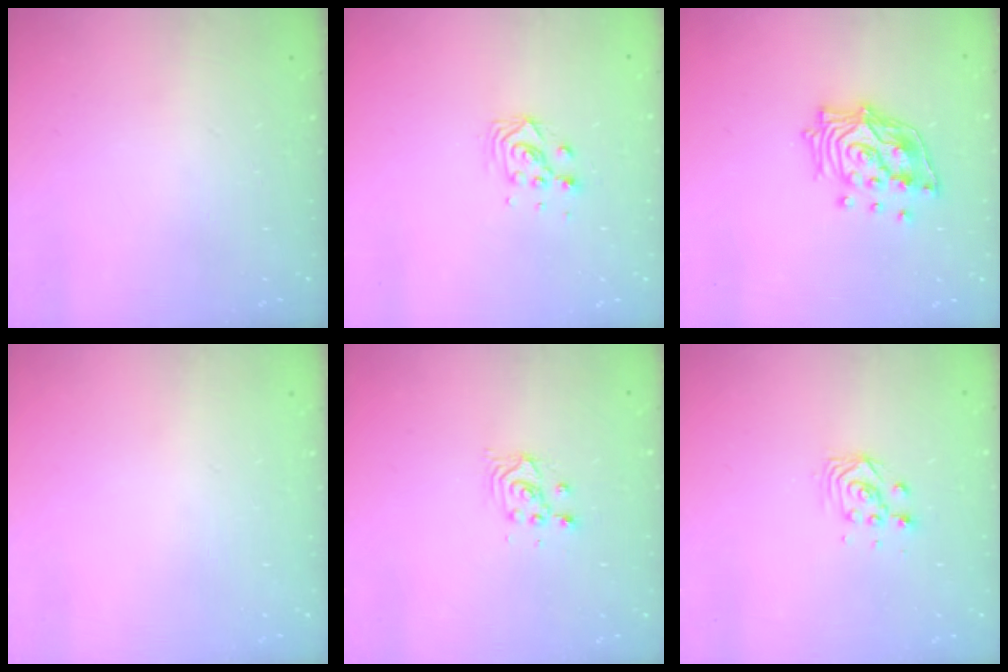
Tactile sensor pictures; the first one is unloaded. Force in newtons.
{"total": 5.3, "press": 5.2, "slide": 0.2}
{"total": 15.1, "press": 15.0, "slide": 2.0}
{"total": 0.0}
{"total": 2.8, "press": 2.8, "slide": 0.1}
{"total": 3.0, "press": 3.0, "slide": 0.2}